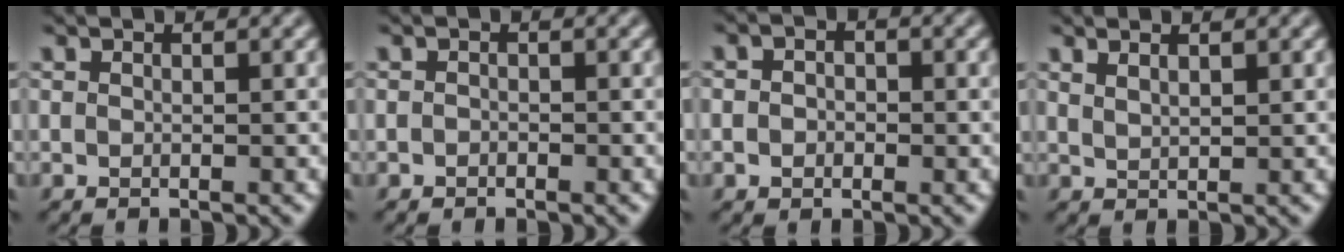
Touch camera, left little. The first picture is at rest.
{"total": 0.6, "force": [-0.4, 0.4, 0.1], "torque": [0.001, -0.003, -0.011]}
{"total": 2.6, "force": [0.0, 2.0, 1.7], "torque": [-0.020, 0.009, -0.017]}
{"total": 1.4, "force": [1.0, 0.2, 0.9], "torque": [-0.019, -0.001, 0.021]}